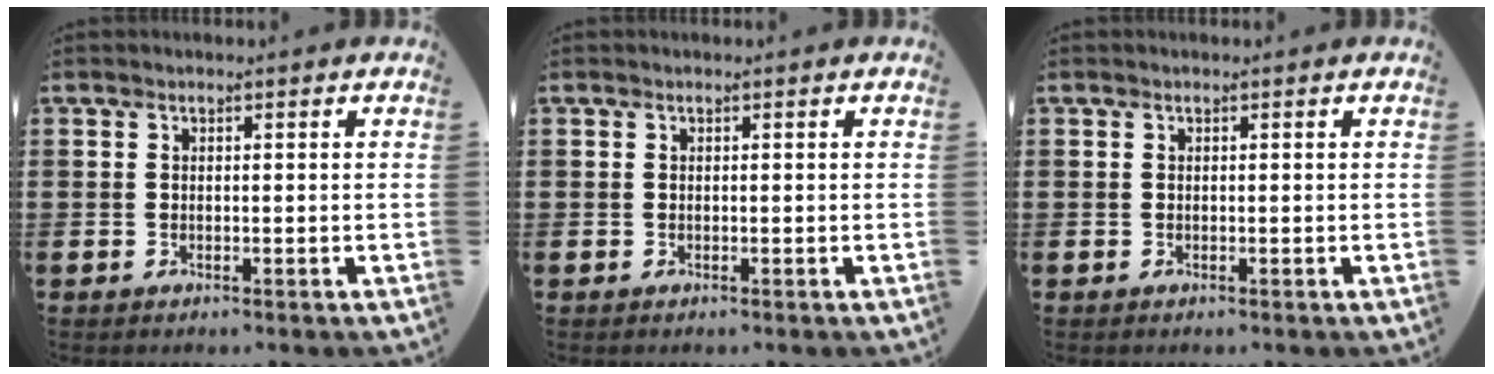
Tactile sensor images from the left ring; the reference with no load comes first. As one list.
[{"total": 0.0}, {"total": 0.0}]